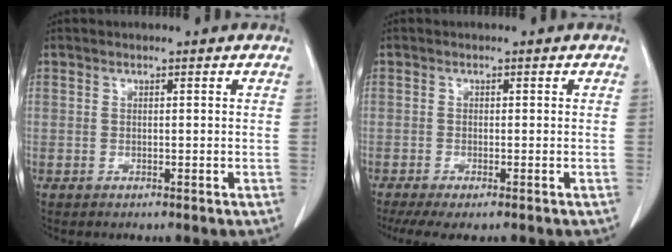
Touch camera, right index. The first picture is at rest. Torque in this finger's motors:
{"motor_torque": [0.77, -0.79, 0.25, 0.08]}